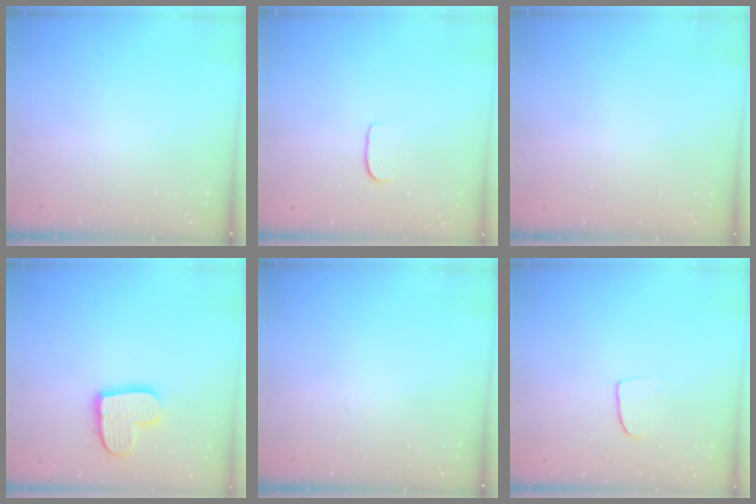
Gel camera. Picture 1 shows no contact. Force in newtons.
{"total": 4.8, "press": 4.7, "slide": 0.6}
{"total": 0.0}
{"total": 12.6, "press": 12.6, "slide": 0.8}
{"total": 0.0}
{"total": 6.3, "press": 6.2, "slide": 0.6}